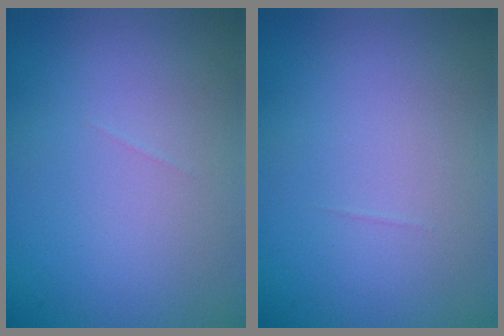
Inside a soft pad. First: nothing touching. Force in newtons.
{"total": 0.0}